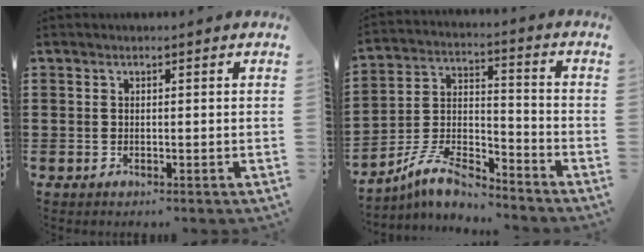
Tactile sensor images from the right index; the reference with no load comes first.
{"total": 9.1, "force": [-8.0, 1.8, 3.9], "torque": [-0.086, 0.013, -0.158]}